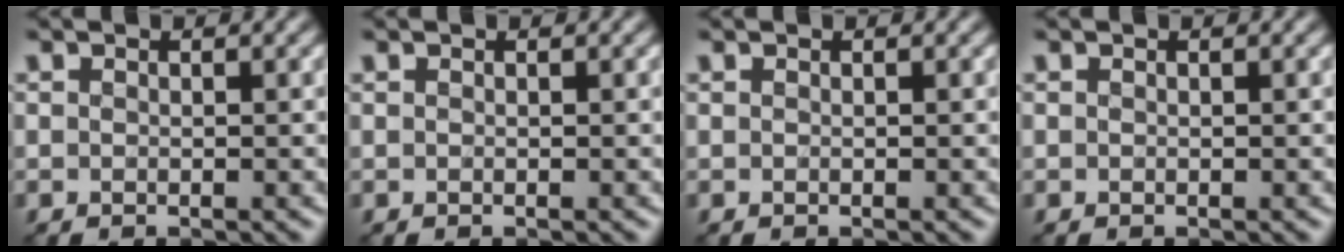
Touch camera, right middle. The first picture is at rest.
{"total": 0.0}
{"total": 0.0}
{"total": 0.0}